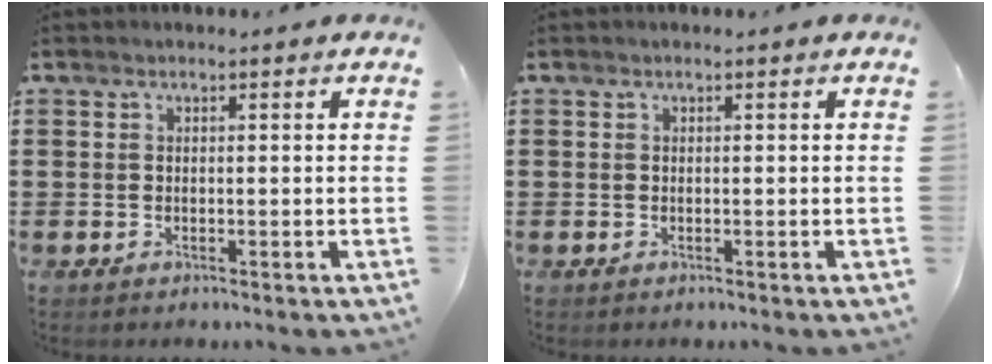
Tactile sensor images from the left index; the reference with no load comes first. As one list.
[{"total": 0.0}]